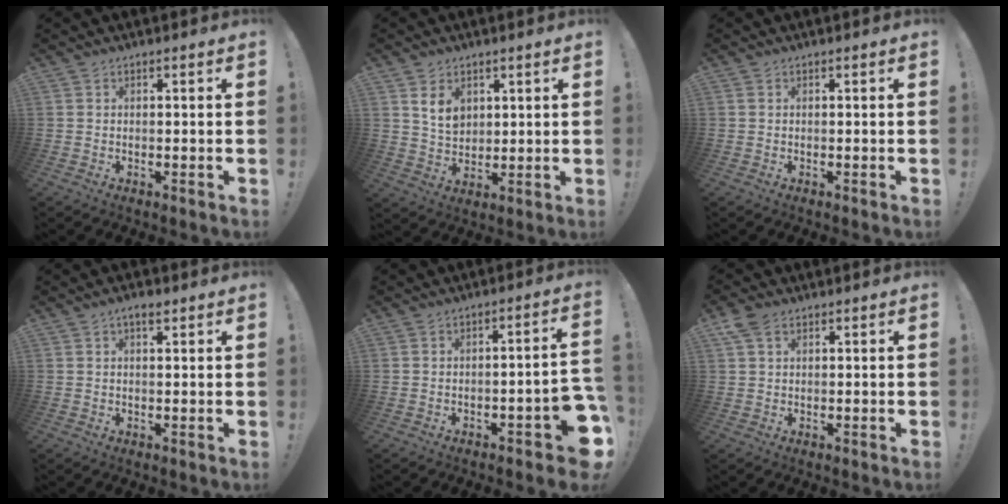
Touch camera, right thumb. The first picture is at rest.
{"total": 7.6, "force": [3.4, 5.6, 3.8], "torque": [-0.057, -0.013, 0.065]}
{"total": 0.0}
{"total": 2.6, "force": [1.5, 0.7, 2.0], "torque": [-0.027, -0.003, 0.022]}
{"total": 7.3, "force": [-3.6, 1.8, 6.1], "torque": [-0.081, 0.015, -0.056]}
{"total": 4.9, "force": [2.4, 3.1, 3.0], "torque": [-0.052, -0.002, 0.048]}